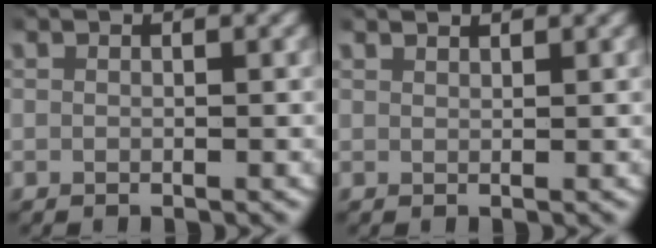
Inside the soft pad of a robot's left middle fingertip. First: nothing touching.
{"total": 1.3, "force": [1.3, 0.1, 0.3], "torque": [0.000, 0.001, 0.023]}